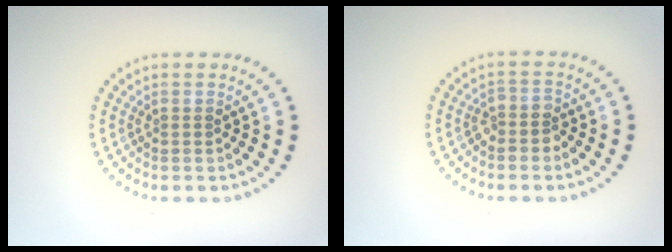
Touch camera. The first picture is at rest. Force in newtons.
{"total": 1.7, "press": 1.4, "slide": 0.9}